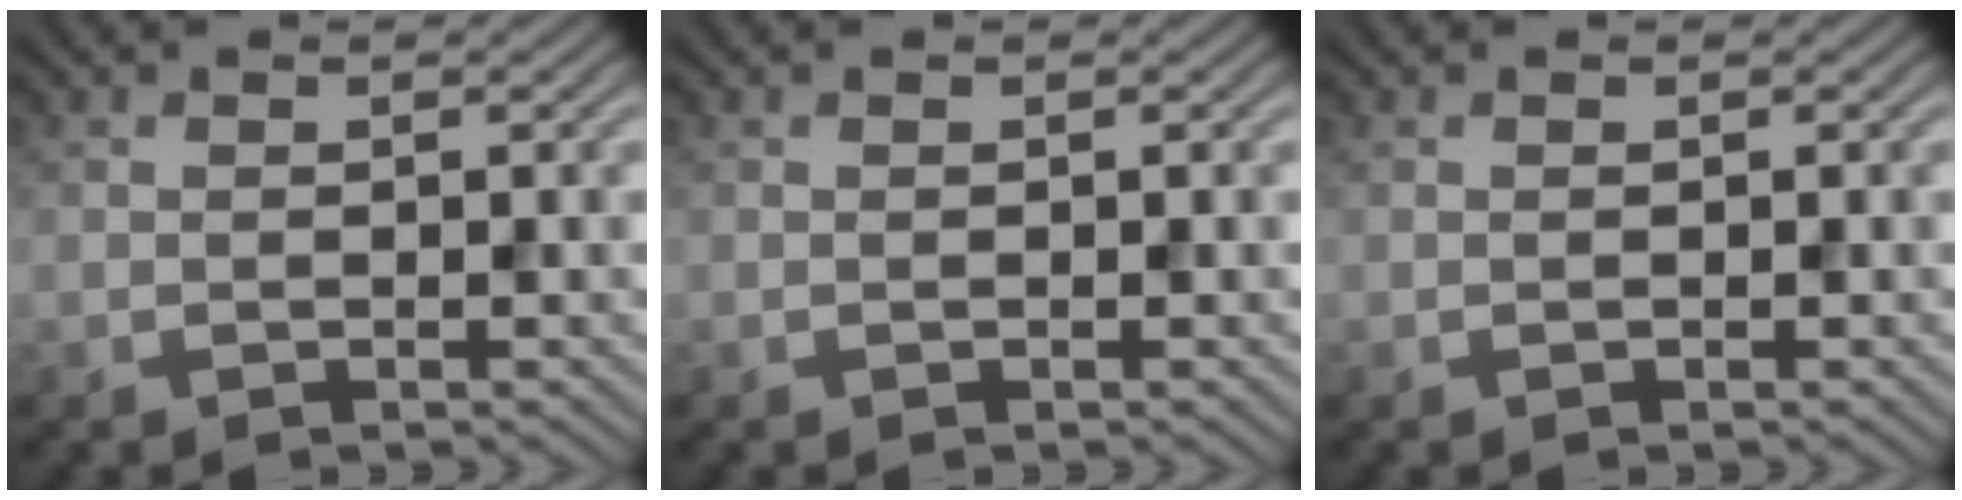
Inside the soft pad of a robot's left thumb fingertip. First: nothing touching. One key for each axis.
{"total": 0.0}
{"total": 0.0}